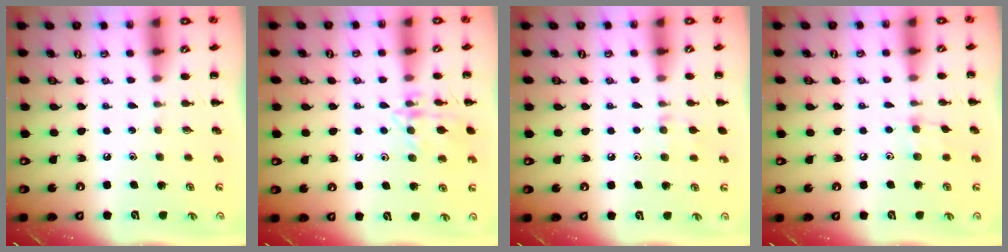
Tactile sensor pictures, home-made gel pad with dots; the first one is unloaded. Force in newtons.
{"total": 13.2, "press": 13.2, "slide": 0.6}
{"total": 5.8, "press": 5.4, "slide": 2.2}
{"total": 5.5, "press": 5.2, "slide": 1.7}